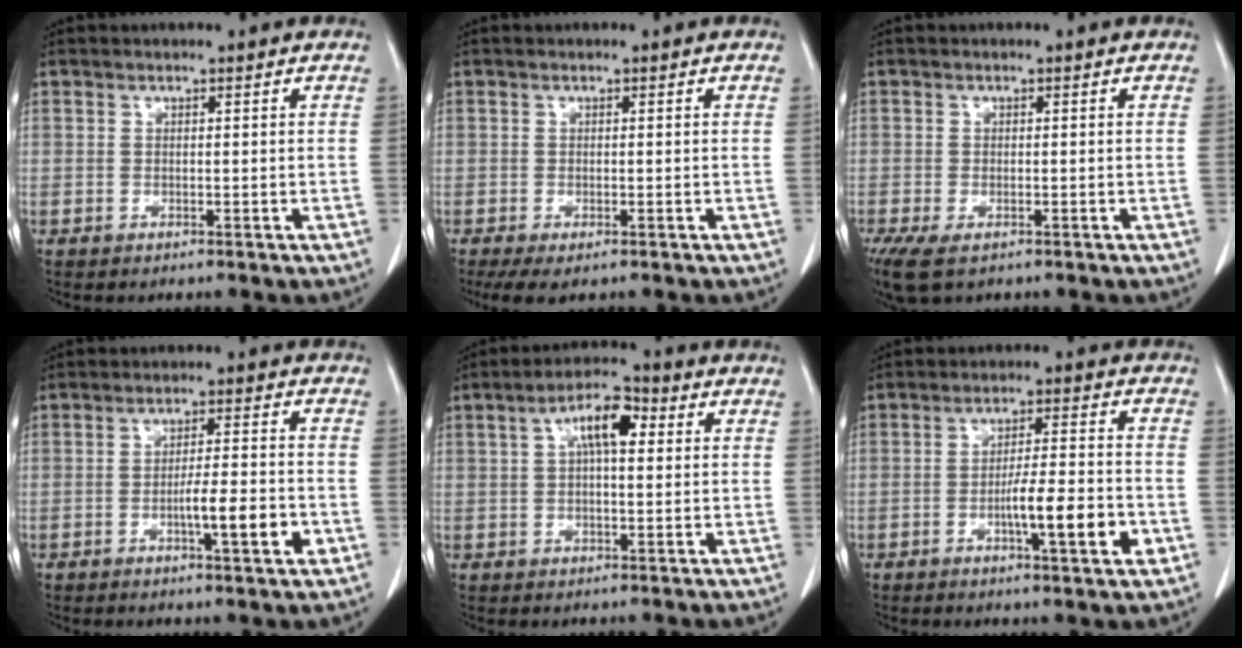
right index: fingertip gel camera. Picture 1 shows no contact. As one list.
[{"total": 4.9, "force": [-2.5, 2.0, 3.7], "torque": [-0.076, -0.011, -0.042]}, {"total": 7.7, "force": [-4.3, 3.9, 5.1], "torque": [-0.122, -0.017, -0.071]}, {"total": 7.6, "force": [-2.5, 1.1, 7.1], "torque": [-0.112, 0.002, -0.037]}, {"total": 7.7, "force": [2.0, 3.0, 6.8], "torque": [-0.128, 0.026, 0.032]}, {"total": 9.8, "force": [-3.2, 1.3, 9.1], "torque": [-0.144, 0.004, -0.049]}]